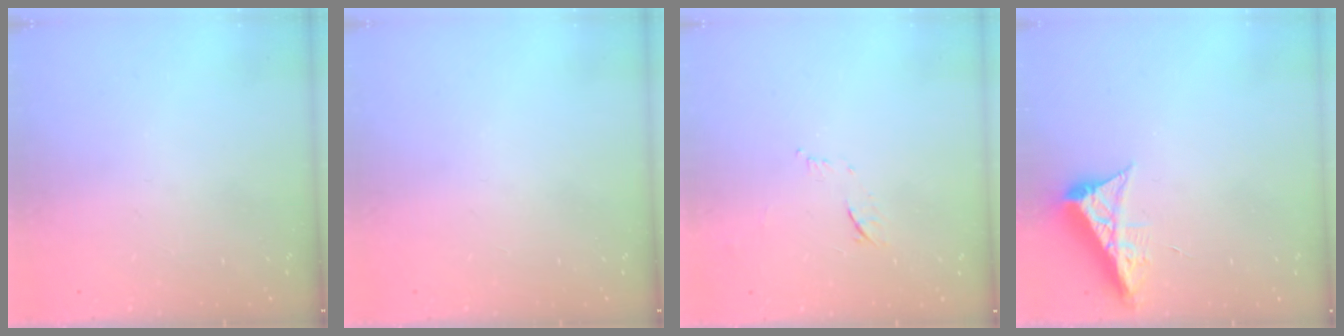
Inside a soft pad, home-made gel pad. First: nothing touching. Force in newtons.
{"total": 0.0}
{"total": 7.6, "press": 7.6, "slide": 0.9}
{"total": 7.7, "press": 7.6, "slide": 1.0}